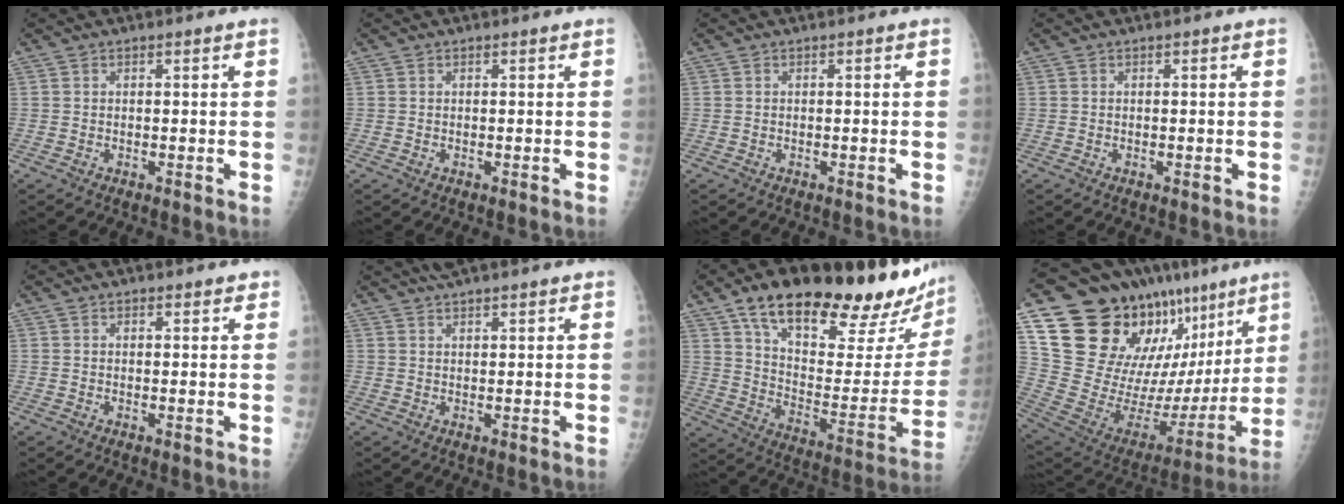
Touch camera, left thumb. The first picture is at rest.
{"total": 0.0}
{"total": 0.0}
{"total": 0.0}
{"total": 1.7, "force": [1.3, 1.0, 0.6], "torque": [0.013, -0.003, 0.009]}
{"total": 5.8, "force": [4.7, 1.2, 3.1], "torque": [-0.037, 0.010, 0.078]}
{"total": 32.7, "force": [21.7, 10.7, 21.9], "torque": [-0.292, -0.048, 0.324]}
{"total": 31.2, "force": [16.5, 16.2, 20.9], "torque": [-0.280, -0.021, 0.289]}